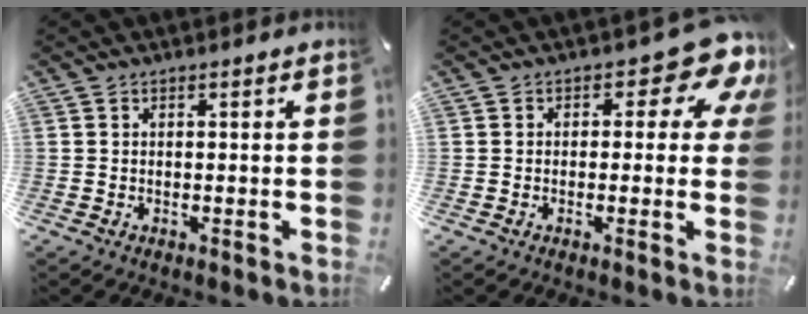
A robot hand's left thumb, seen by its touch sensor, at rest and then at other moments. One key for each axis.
{"total": 10.1, "fx": 4.5, "fy": 4.7, "fz": 7.7, "tx": -0.087, "ty": -0.024, "tz": 0.072}